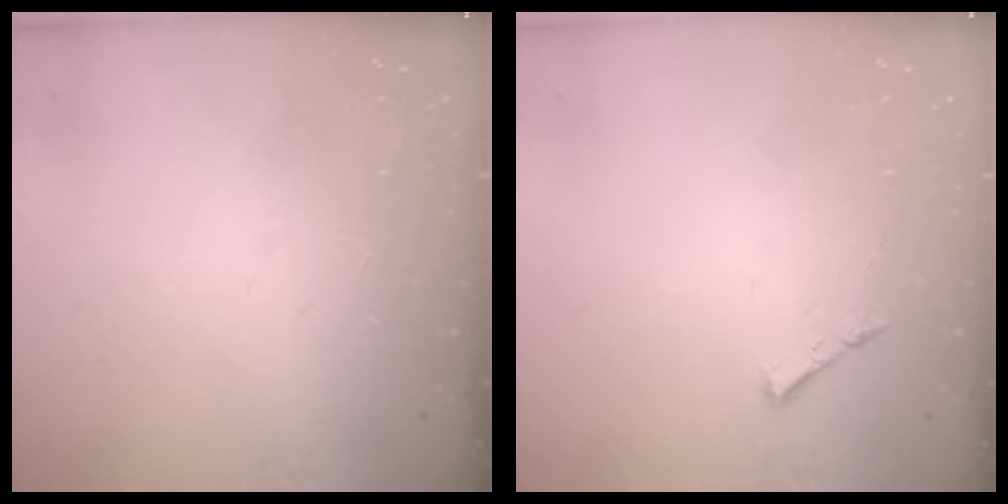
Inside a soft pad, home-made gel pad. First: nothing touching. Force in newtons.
{"total": 3.7, "press": 3.6, "slide": 0.5}